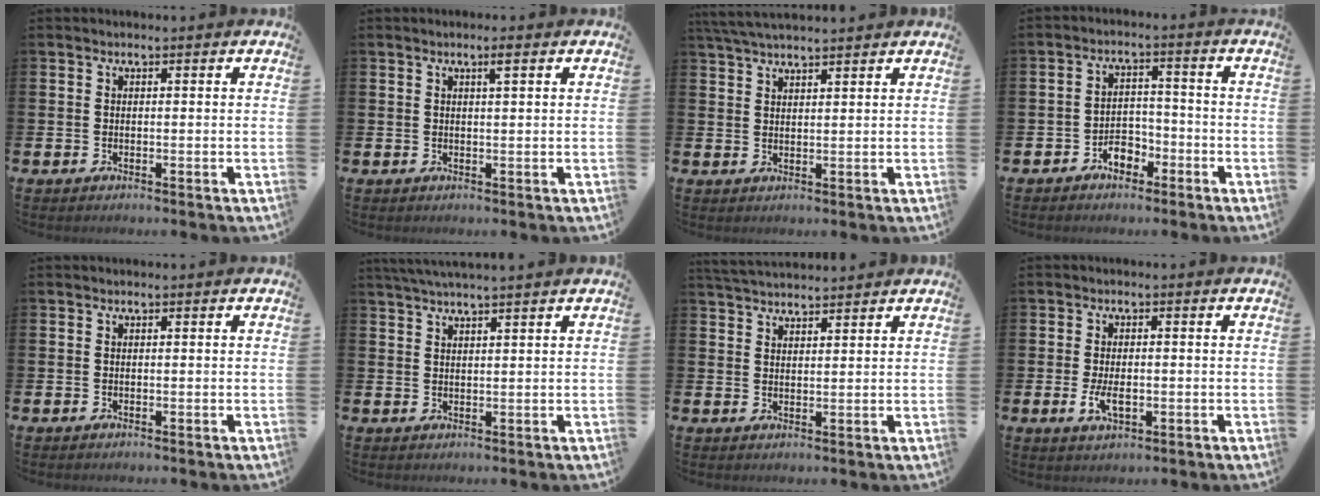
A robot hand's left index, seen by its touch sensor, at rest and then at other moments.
{"total": 1.6, "force": [1.0, 0.2, 1.3], "torque": [-0.016, -0.001, 0.013]}
{"total": 4.1, "force": [3.8, 0.5, 1.5], "torque": [-0.033, -0.010, 0.070]}
{"total": 3.6, "force": [-2.5, 2.0, 1.6], "torque": [-0.027, 0.009, -0.054]}
{"total": 0.0}
{"total": 2.6, "force": [2.5, -0.5, 0.6], "torque": [-0.019, -0.002, 0.048]}
{"total": 3.6, "force": [3.6, 0.4, 0.5], "torque": [-0.014, -0.017, 0.066]}
{"total": 3.3, "force": [-0.5, 1.8, 2.7], "torque": [-0.038, -0.002, -0.010]}